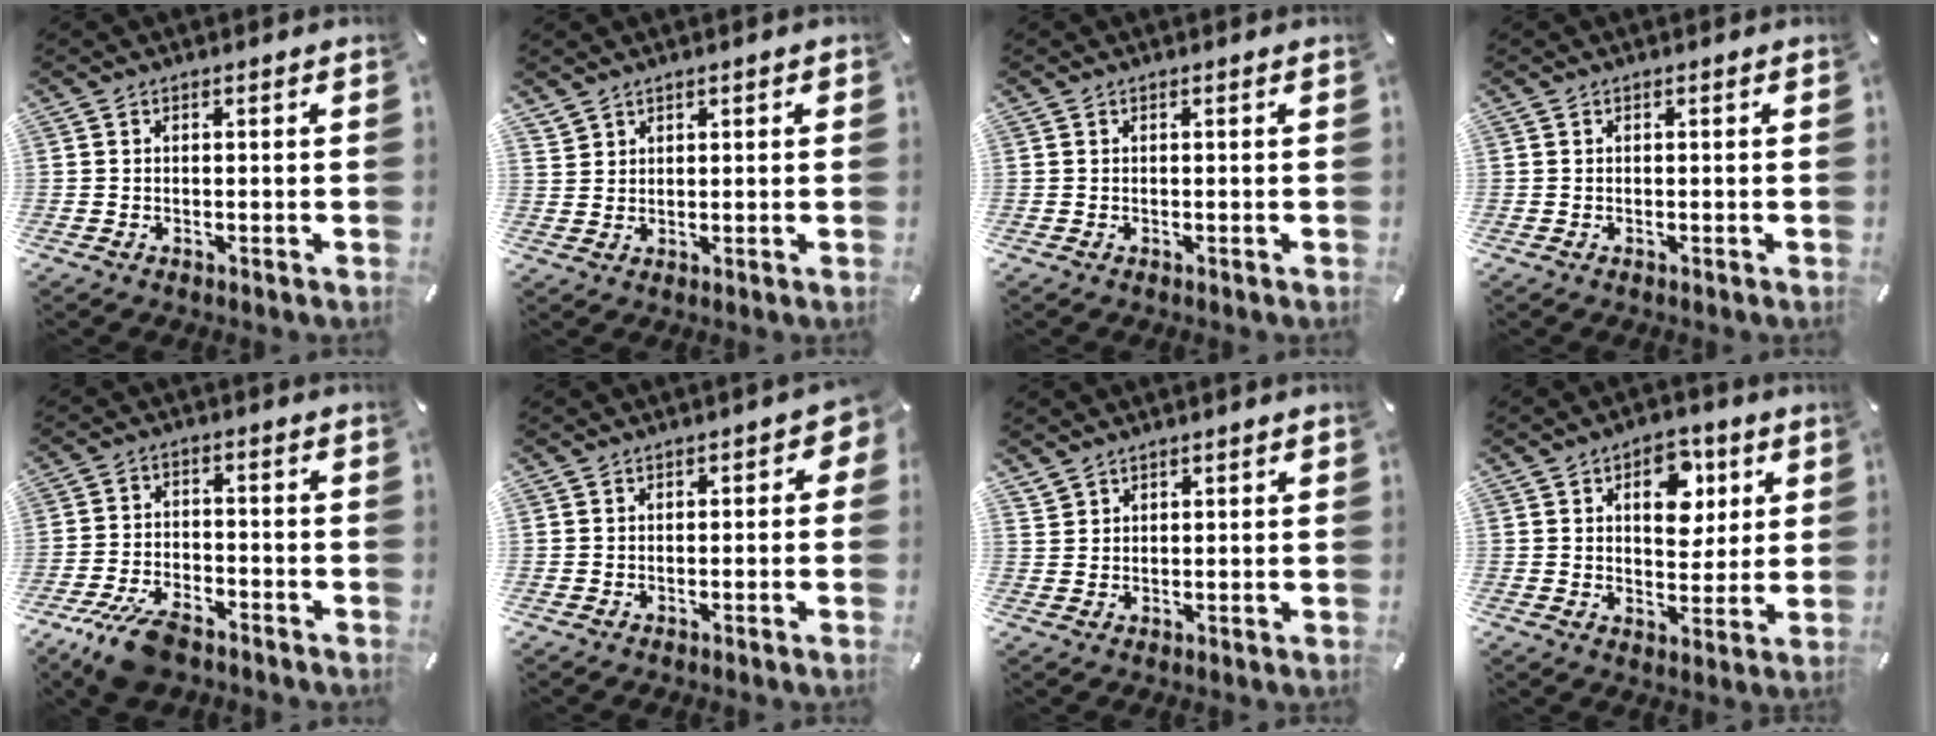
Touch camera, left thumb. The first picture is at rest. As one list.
[{"total": 2.3, "force": [1.6, 1.6, -0.1], "torque": [-0.002, 0.000, 0.031]}, {"total": 0.0}, {"total": 0.0}, {"total": 9.3, "force": [-6.5, 4.0, 5.3], "torque": [-0.110, 0.029, -0.122]}, {"total": 1.9, "force": [0.0, 1.6, 1.1], "torque": [-0.003, 0.002, -0.006]}, {"total": 2.1, "force": [1.7, 1.3, 0.0], "torque": [-0.002, -0.002, 0.034]}, {"total": 10.8, "force": [4.0, 7.3, 6.8], "torque": [-0.079, -0.008, 0.063]}]